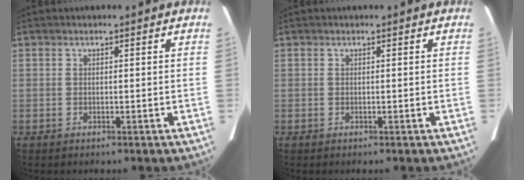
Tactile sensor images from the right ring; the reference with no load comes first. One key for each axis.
{"total": 0.0}